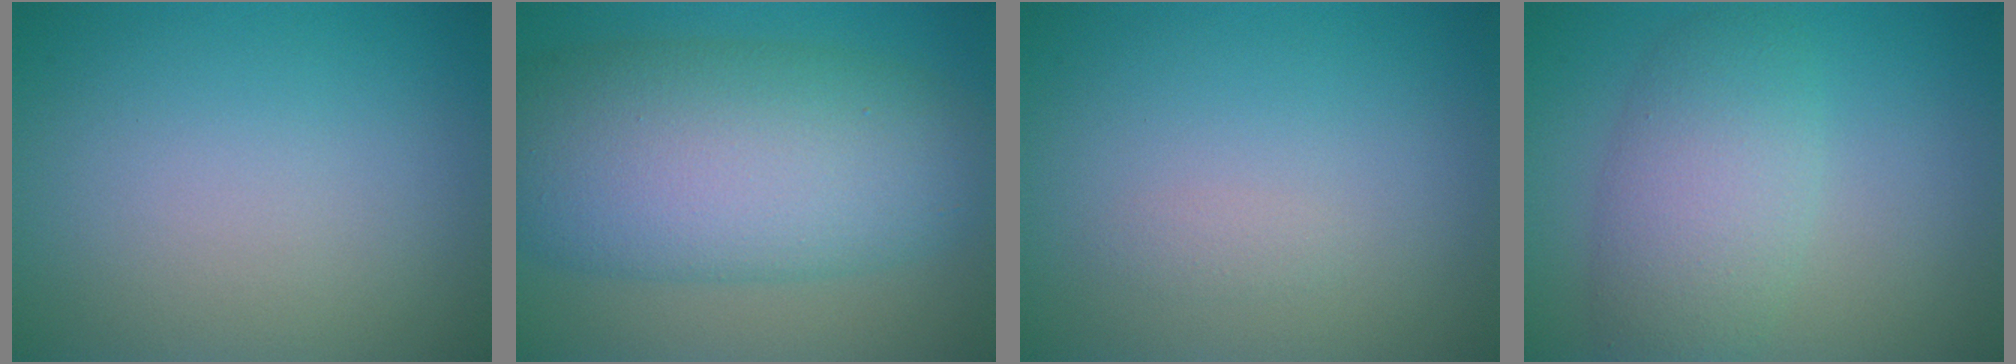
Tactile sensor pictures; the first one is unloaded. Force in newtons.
{"total": 12.1, "press": 12.1, "slide": 0.1}
{"total": 0.6, "press": 0.6, "slide": 0.0}
{"total": 5.1, "press": 5.1, "slide": 0.5}